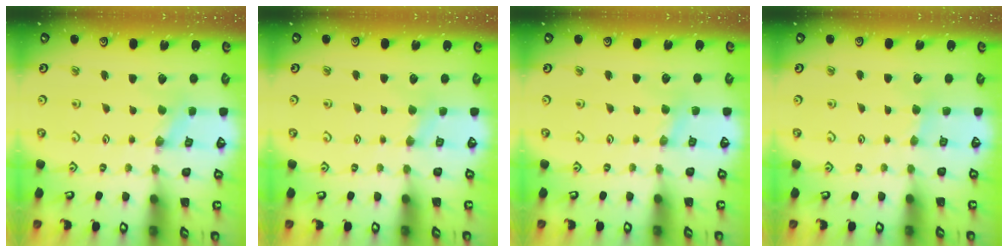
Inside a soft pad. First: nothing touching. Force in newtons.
{"total": 2.1, "press": 2.0, "slide": 0.4}
{"total": 2.5, "press": 2.5, "slide": 0.4}
{"total": 2.8, "press": 2.7, "slide": 0.4}